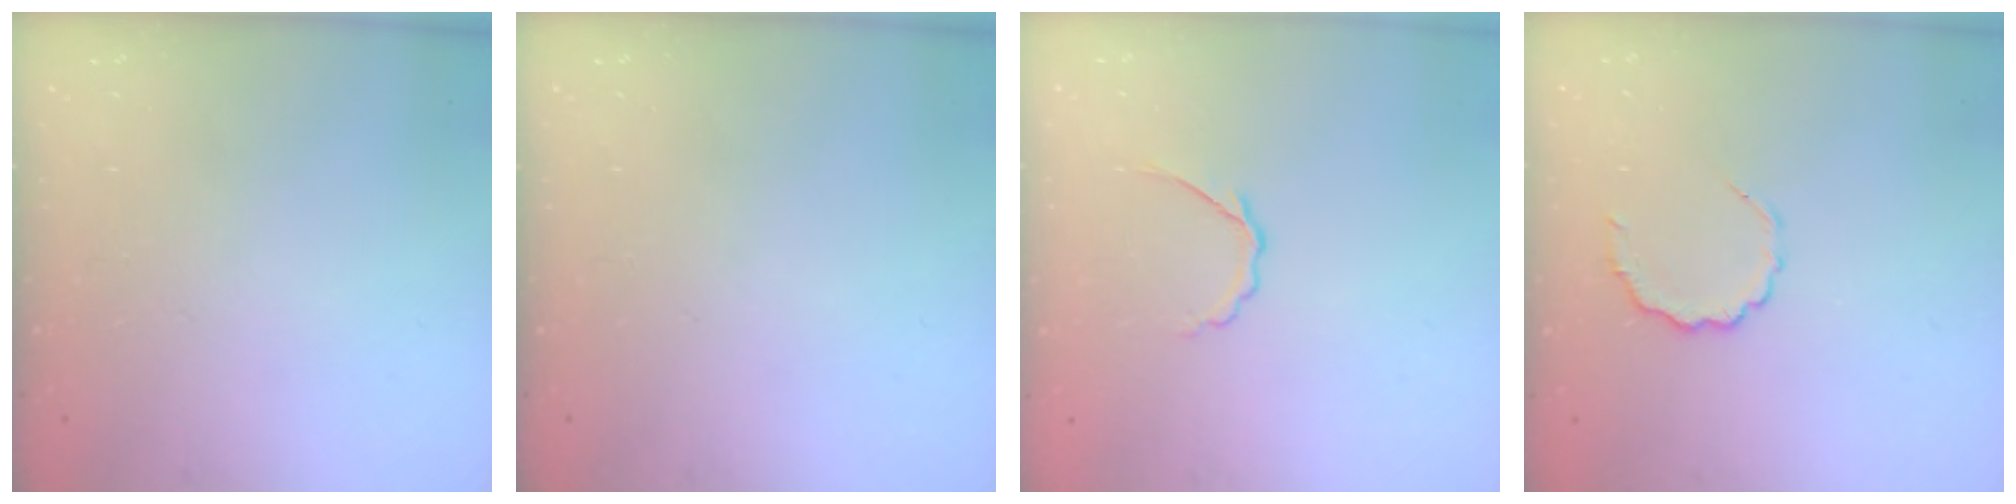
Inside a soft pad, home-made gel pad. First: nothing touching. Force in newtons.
{"total": 0.0}
{"total": 2.9, "press": 2.7, "slide": 0.8}
{"total": 5.1, "press": 4.9, "slide": 1.4}